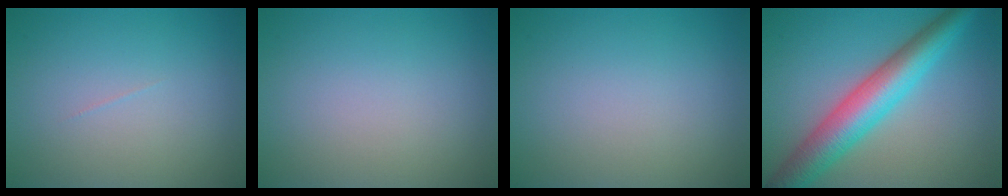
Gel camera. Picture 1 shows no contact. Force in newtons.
{"total": 0.0}
{"total": 0.0}
{"total": 7.3, "press": 7.3, "slide": 0.1}